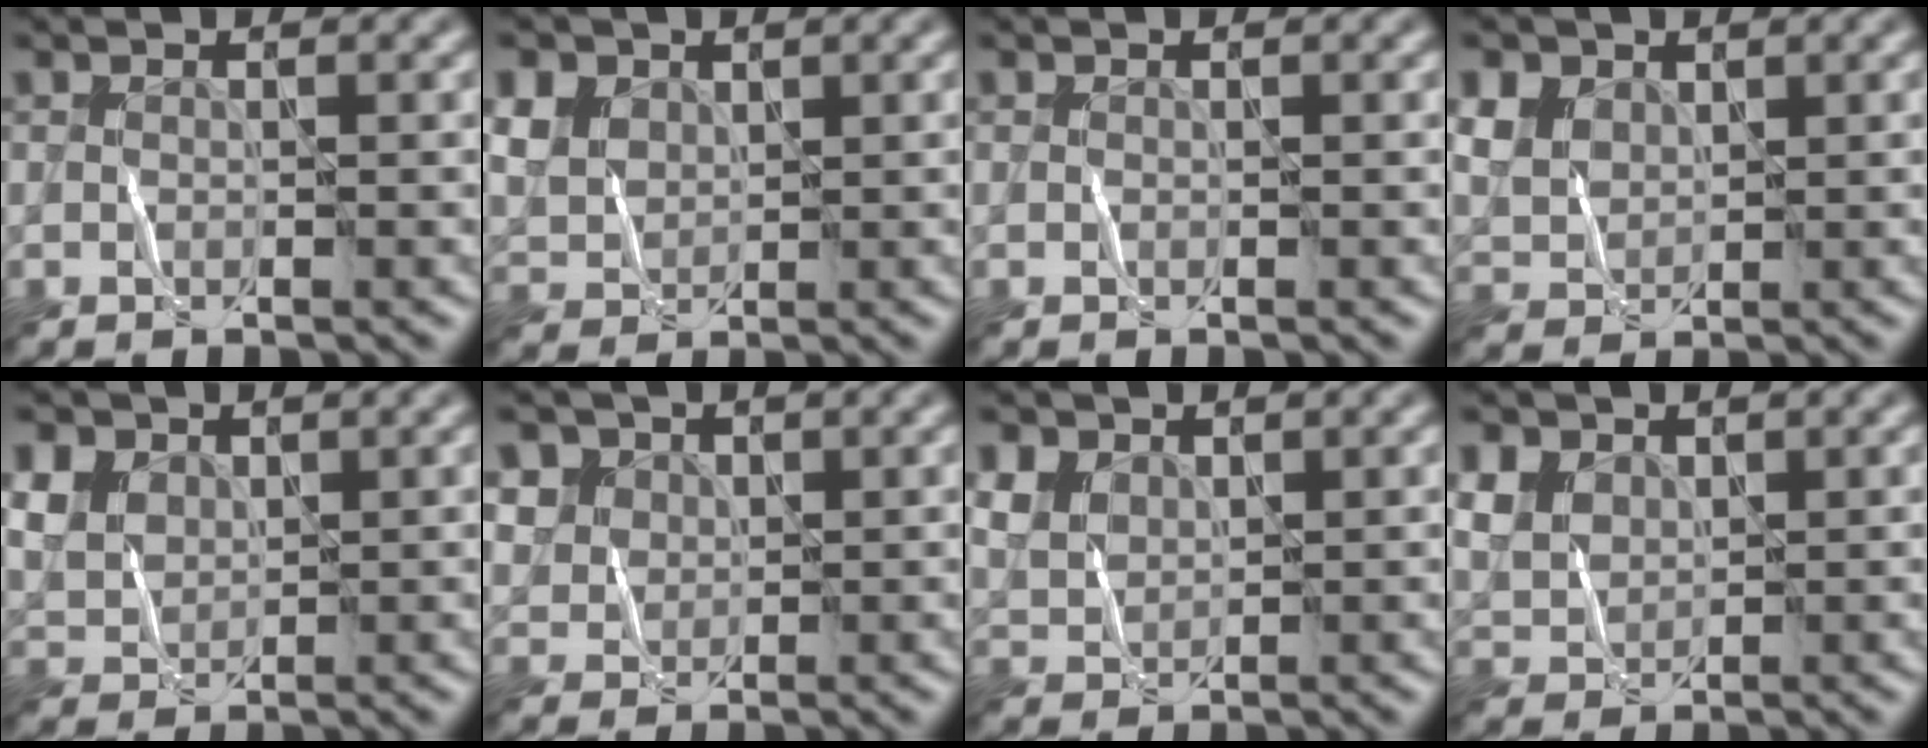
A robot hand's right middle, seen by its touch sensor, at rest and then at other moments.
{"total": 3.8, "force": [2.1, 2.8, 1.3], "torque": [-0.053, 0.012, 0.037]}
{"total": 0.0}
{"total": 3.5, "force": [2.1, 2.5, 1.2], "torque": [-0.048, 0.012, 0.035]}
{"total": 4.2, "force": [2.3, 3.1, 1.6], "torque": [-0.065, 0.014, 0.041]}
{"total": 3.4, "force": [2.1, 2.5, 0.5], "torque": [-0.035, 0.004, 0.041]}
{"total": 2.7, "force": [1.7, 2.0, 0.8], "torque": [-0.035, 0.007, 0.032]}
{"total": 3.2, "force": [1.9, 2.4, 1.1], "torque": [-0.045, 0.010, 0.034]}